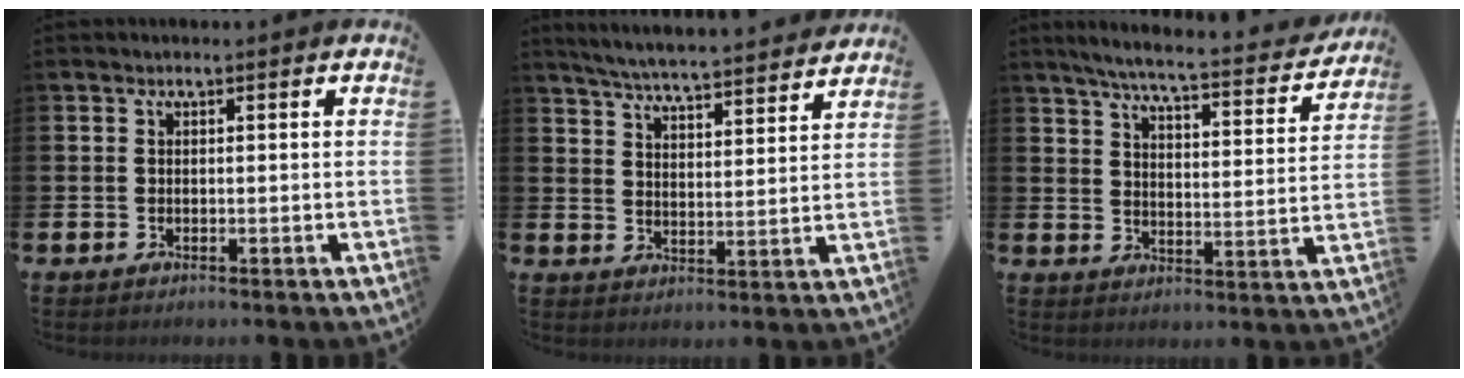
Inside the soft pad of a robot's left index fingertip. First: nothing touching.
{"total": 5.9, "force": [5.8, 0.0, 1.1], "torque": [-0.046, -0.043, 0.101]}
{"total": 5.7, "force": [5.1, 0.3, 2.3], "torque": [-0.061, -0.042, 0.081]}